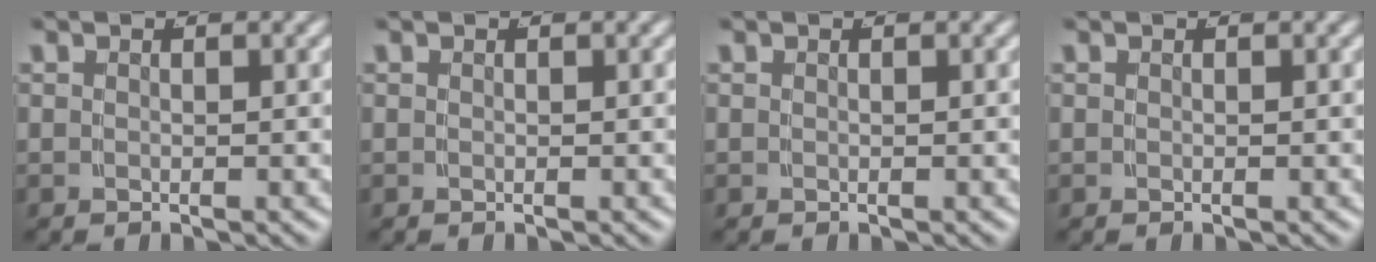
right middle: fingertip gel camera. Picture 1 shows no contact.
{"total": 0.0}
{"total": 0.0}
{"total": 0.0}